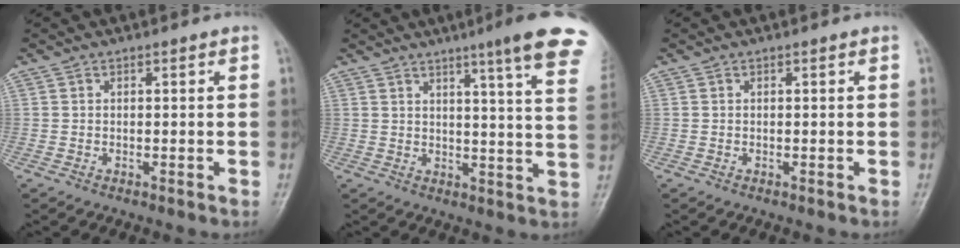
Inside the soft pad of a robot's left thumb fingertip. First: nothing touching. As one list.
[{"total": 16.1, "force": [10.8, 0.9, 11.9], "torque": [-0.134, -0.048, 0.119]}, {"total": 0.0}]